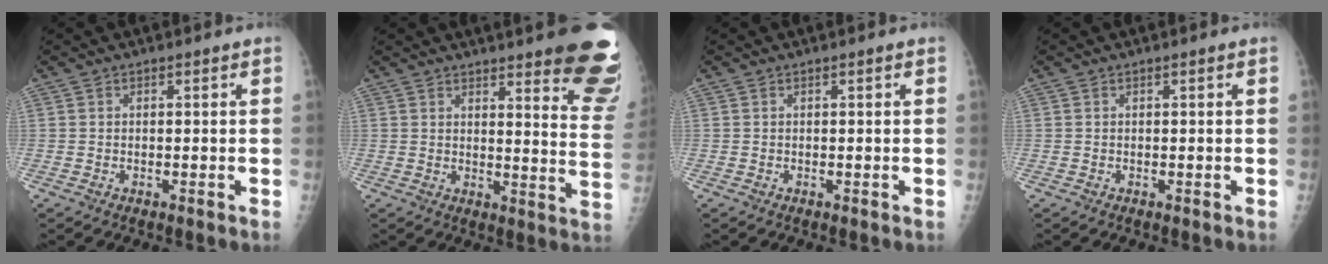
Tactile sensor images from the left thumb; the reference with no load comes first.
{"total": 19.2, "force": [13.7, 3.7, 12.9], "torque": [-0.134, -0.088, 0.153]}
{"total": 0.0}
{"total": 0.0}